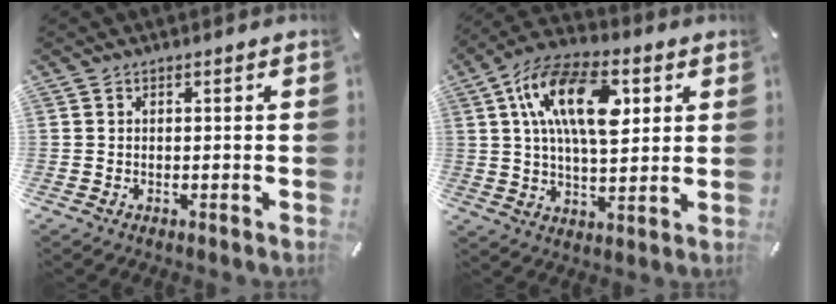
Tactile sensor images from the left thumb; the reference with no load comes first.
{"total": 18.1, "force": [5.8, 9.4, 14.4], "torque": [-0.272, 0.004, 0.093]}